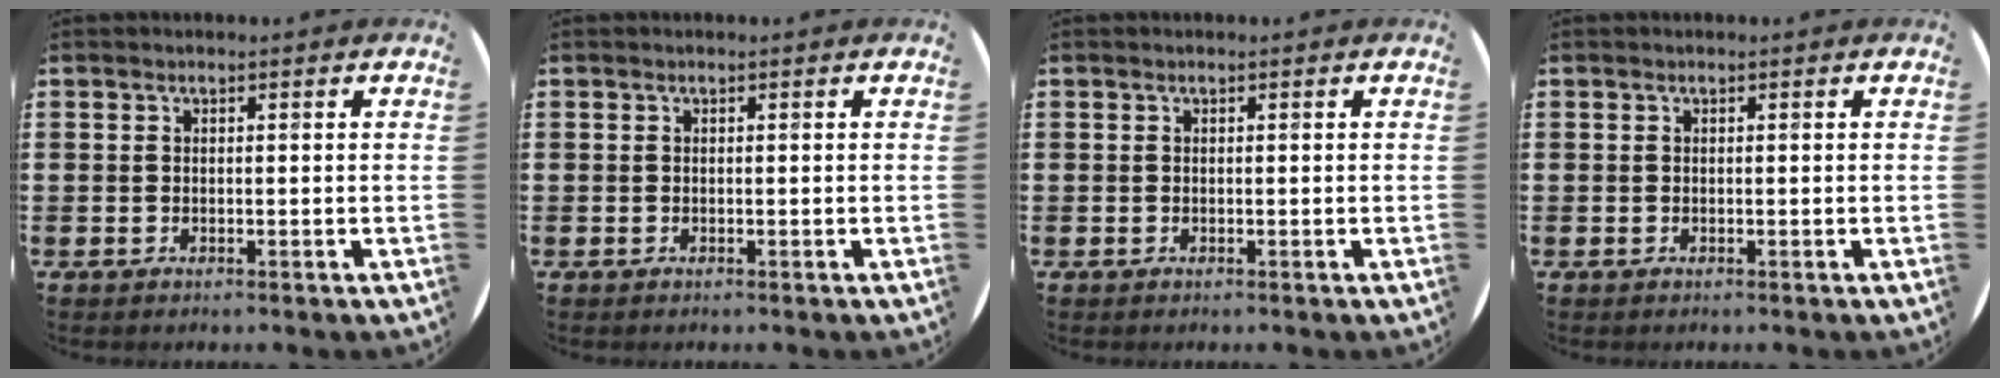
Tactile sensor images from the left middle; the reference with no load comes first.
{"total": 0.0}
{"total": 0.0}
{"total": 0.0}